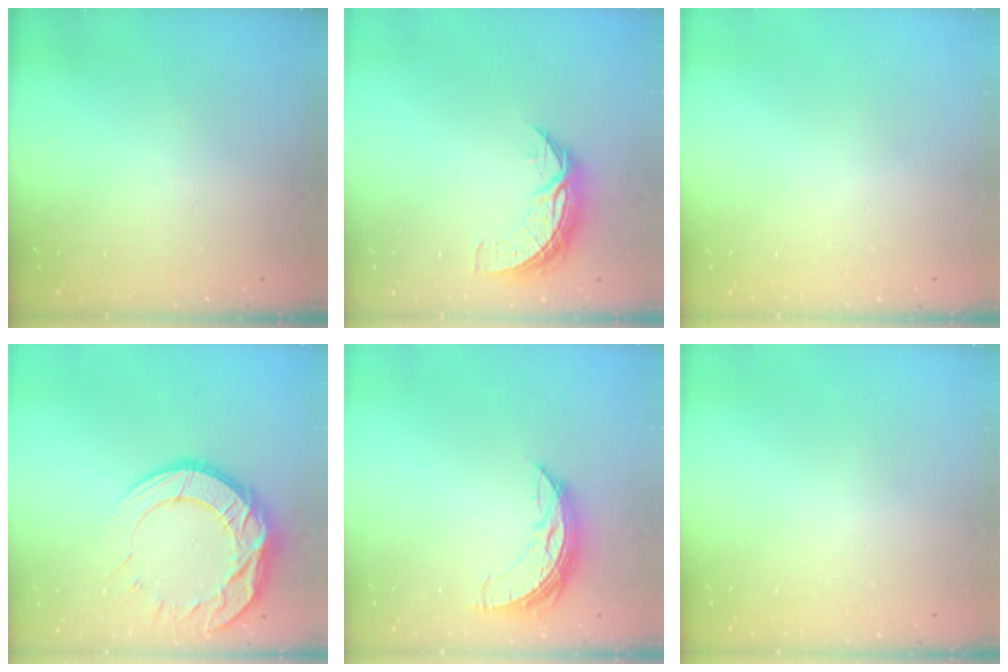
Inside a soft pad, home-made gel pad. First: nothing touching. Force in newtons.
{"total": 7.9, "press": 7.9, "slide": 0.1}
{"total": 0.0}
{"total": 15.6, "press": 15.5, "slide": 1.1}
{"total": 7.7, "press": 7.6, "slide": 0.6}
{"total": 0.0}